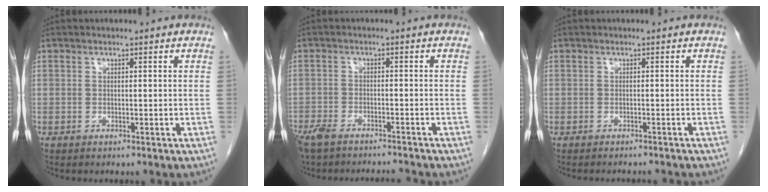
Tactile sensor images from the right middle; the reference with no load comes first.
{"total": 8.4, "force": [-7.6, 1.3, 3.3], "torque": [-0.058, -0.007, -0.123]}
{"total": 4.8, "force": [-4.5, 0.8, 1.4], "torque": [-0.014, -0.007, -0.050]}